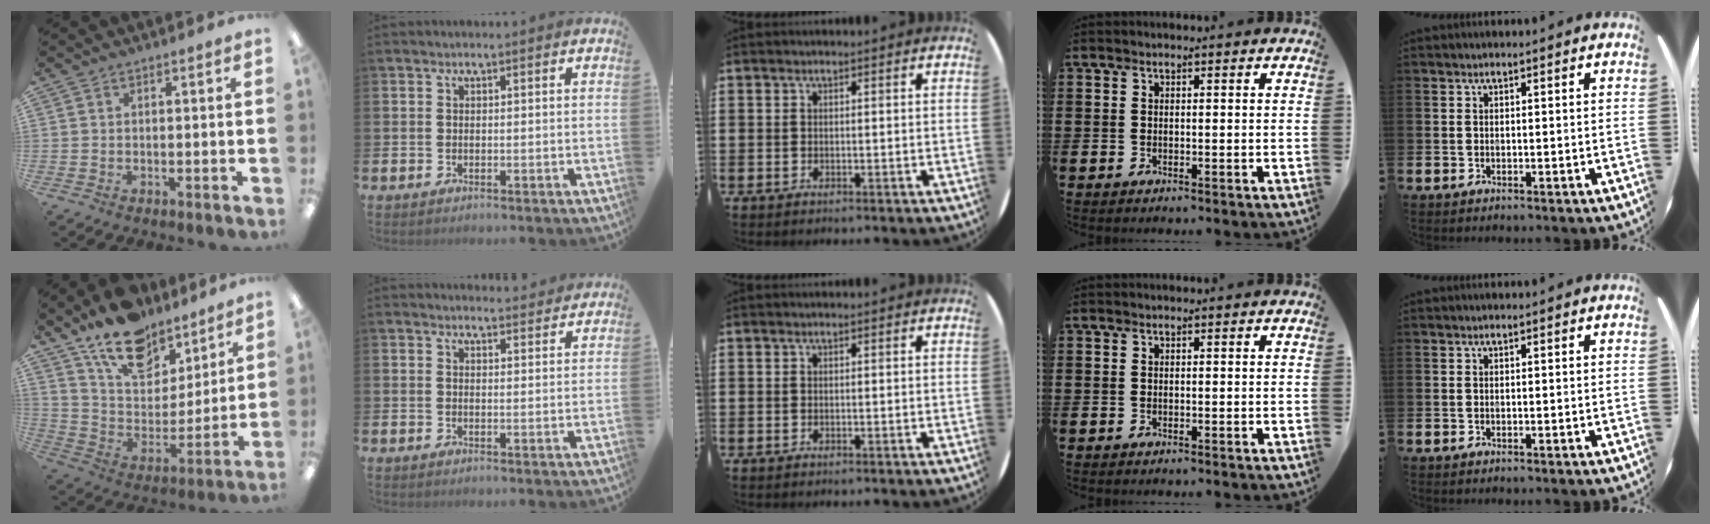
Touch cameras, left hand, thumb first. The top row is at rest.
{"thumb": {"total": 17.0, "force": [13.1, 8.6, 6.8], "torque": [-0.128, -0.081, 0.238]}, "index": {"total": 2.6, "force": [2.6, 0.4, -0.1], "torque": [0.011, -0.019, 0.044]}}